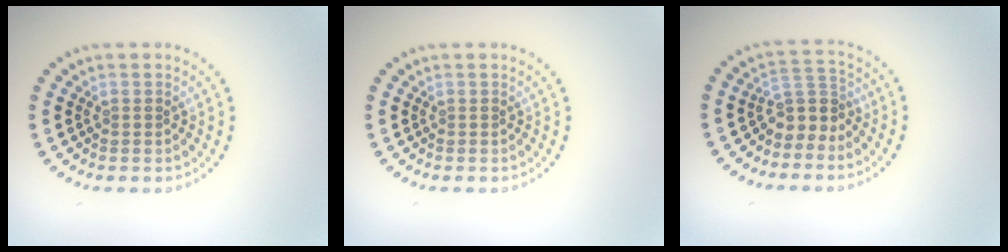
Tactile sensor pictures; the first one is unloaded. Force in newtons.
{"total": 0.0}
{"total": 2.8, "press": 2.0, "slide": 2.0}